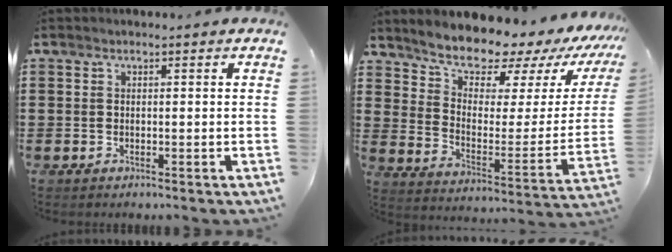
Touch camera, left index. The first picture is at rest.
{"total": 9.2, "force": [8.7, 2.1, 1.9], "torque": [-0.073, -0.080, 0.149]}